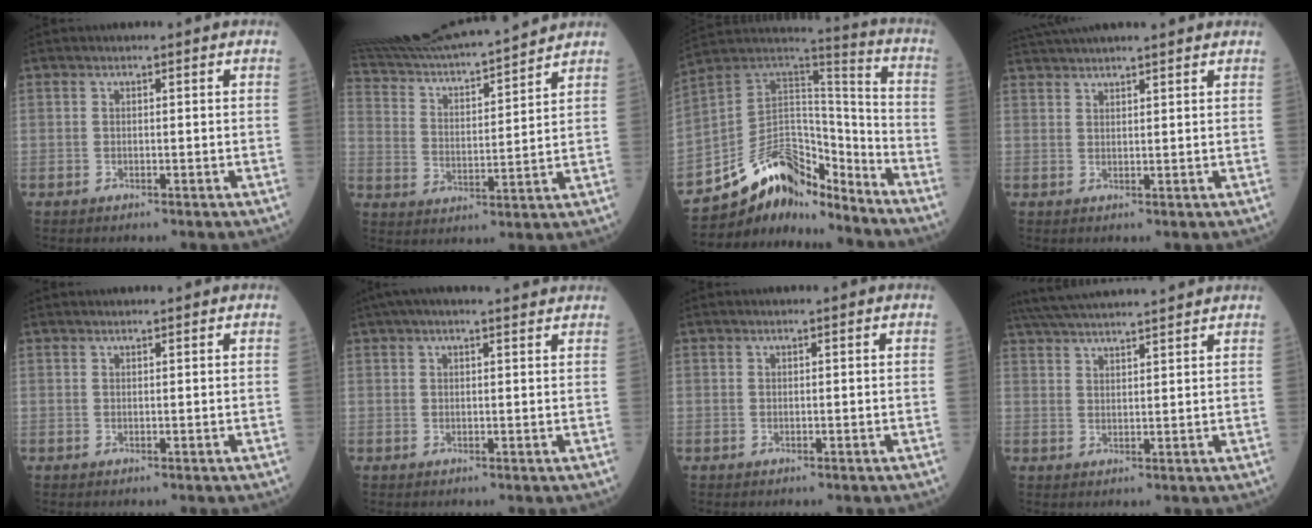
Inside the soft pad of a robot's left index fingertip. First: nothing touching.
{"total": 19.8, "force": [18.6, 0.6, 6.7], "torque": [-0.129, 0.004, 0.303]}
{"total": 14.8, "force": [-12.7, 5.6, 5.2], "torque": [-0.088, 0.061, -0.229]}
{"total": 9.7, "force": [8.8, 0.4, 4.1], "torque": [-0.073, 0.033, 0.126]}
{"total": 1.4, "force": [1.3, 0.1, 0.4], "torque": [-0.009, 0.019, 0.018]}
{"total": 7.3, "force": [6.3, 0.6, 3.5], "torque": [-0.057, 0.036, 0.079]}
{"total": 0.0}
{"total": 13.9, "force": [12.8, 0.0, 5.4], "torque": [-0.107, 0.035, 0.196]}